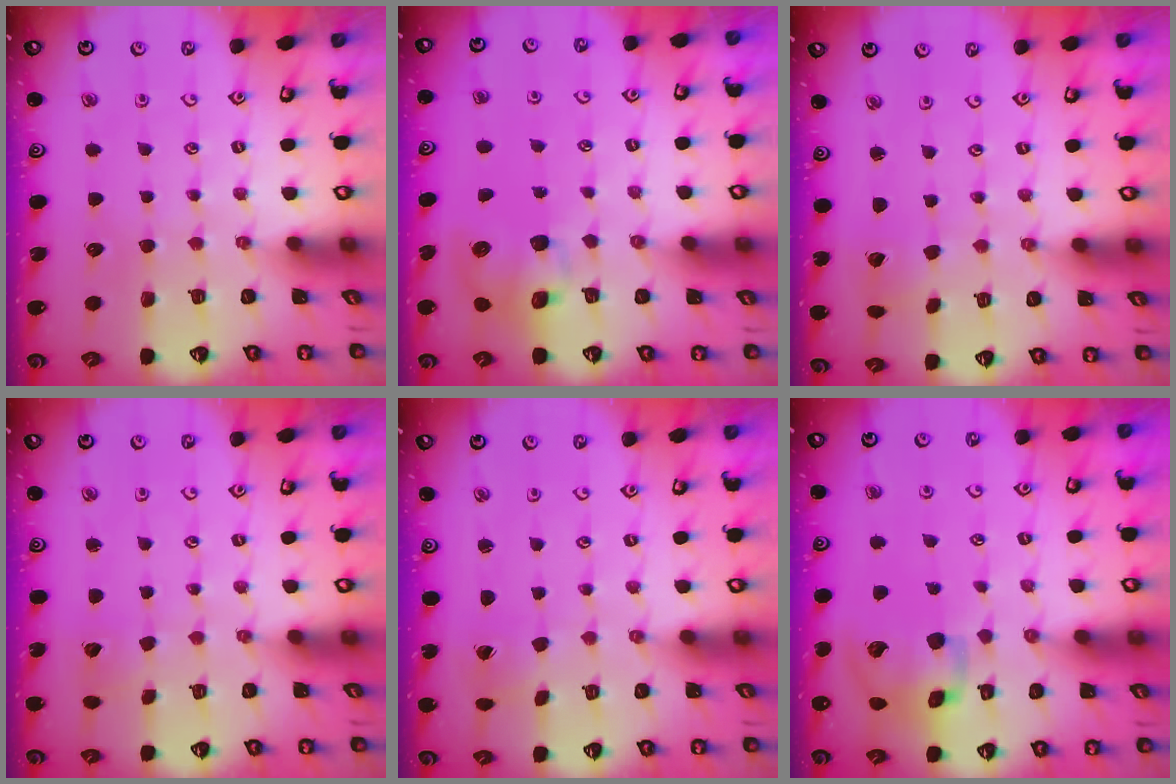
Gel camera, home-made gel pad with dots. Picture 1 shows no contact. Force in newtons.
{"total": 8.7, "press": 8.6, "slide": 1.2}
{"total": 2.3, "press": 2.3, "slide": 0.3}
{"total": 3.1, "press": 3.1, "slide": 0.4}
{"total": 1.5, "press": 1.5, "slide": 0.1}
{"total": 14.3, "press": 14.2, "slide": 2.3}